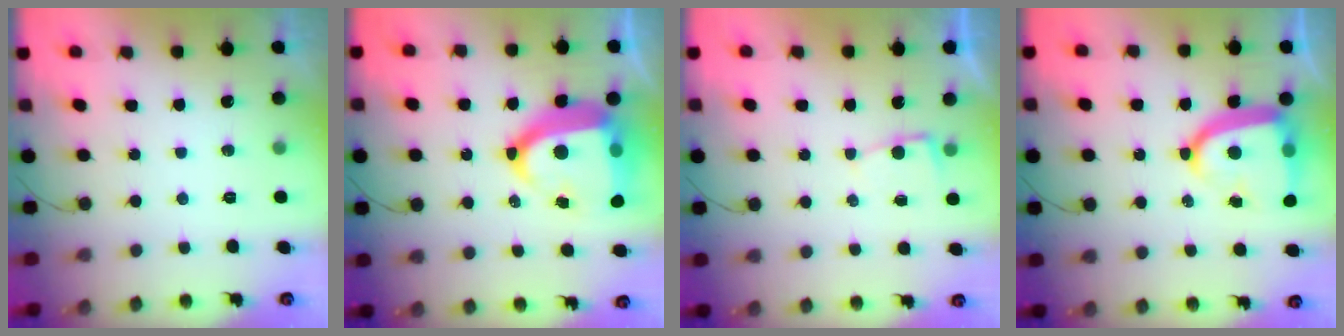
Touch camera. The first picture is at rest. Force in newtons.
{"total": 20.3, "press": 20.2, "slide": 2.2}
{"total": 2.3, "press": 2.3, "slide": 0.3}
{"total": 15.5, "press": 15.4, "slide": 1.3}